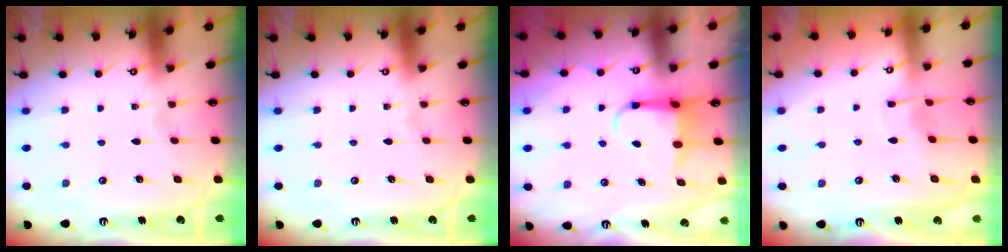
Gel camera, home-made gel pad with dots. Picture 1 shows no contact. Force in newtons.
{"total": 0.0}
{"total": 4.7, "press": 4.6, "slide": 0.5}
{"total": 2.9, "press": 2.9, "slide": 0.4}